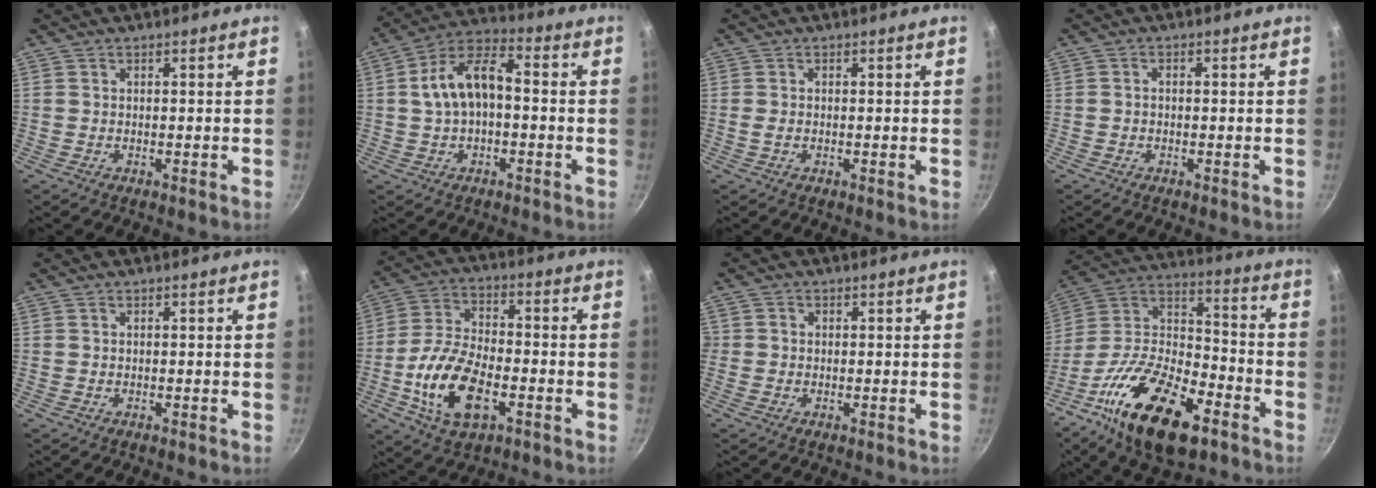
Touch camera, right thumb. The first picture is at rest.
{"total": 11.9, "force": [-0.1, 6.6, 9.9], "torque": [-0.162, 0.046, -0.011]}
{"total": 0.9, "force": [-0.1, 0.5, 0.8], "torque": [-0.016, 0.000, -0.006]}
{"total": 1.0, "force": [-0.3, 0.7, 0.6], "torque": [-0.012, 0.007, -0.006]}
{"total": 0.0}
{"total": 15.4, "force": [-4.8, 8.2, 12.0], "torque": [-0.226, 0.026, -0.093]}
{"total": 1.2, "force": [-0.1, 1.1, 0.3], "torque": [-0.002, 0.001, -0.004]}
{"total": 25.7, "force": [-13.3, 12.0, 18.4], "torque": [-0.308, 0.065, -0.249]}